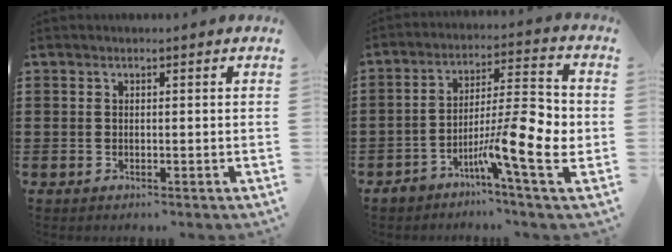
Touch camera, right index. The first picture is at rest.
{"total": 11.1, "force": [-3.9, 2.0, 10.2], "torque": [-0.176, -0.008, -0.071]}